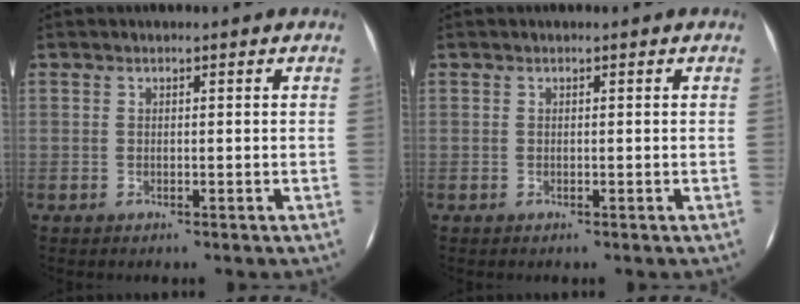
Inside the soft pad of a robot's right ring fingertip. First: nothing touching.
{"total": 0.0}